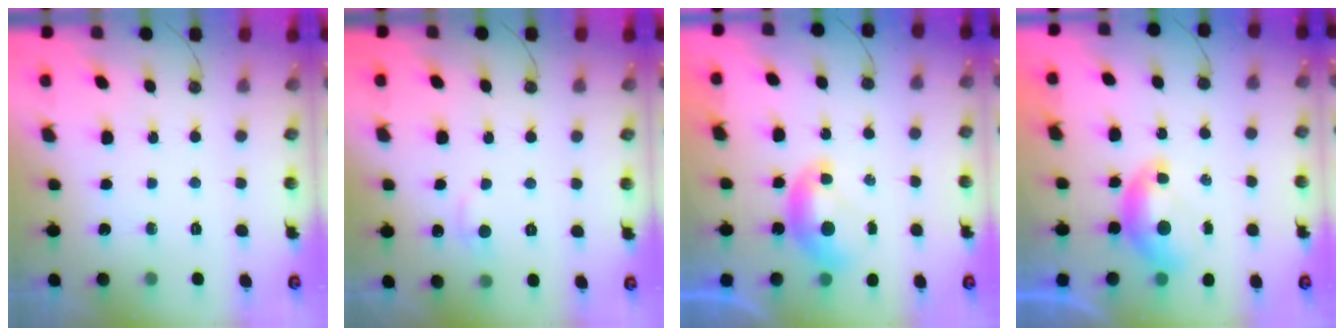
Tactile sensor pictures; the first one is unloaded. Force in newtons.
{"total": 1.2, "press": 1.0, "slide": 0.7}
{"total": 0.0}
{"total": 0.0}